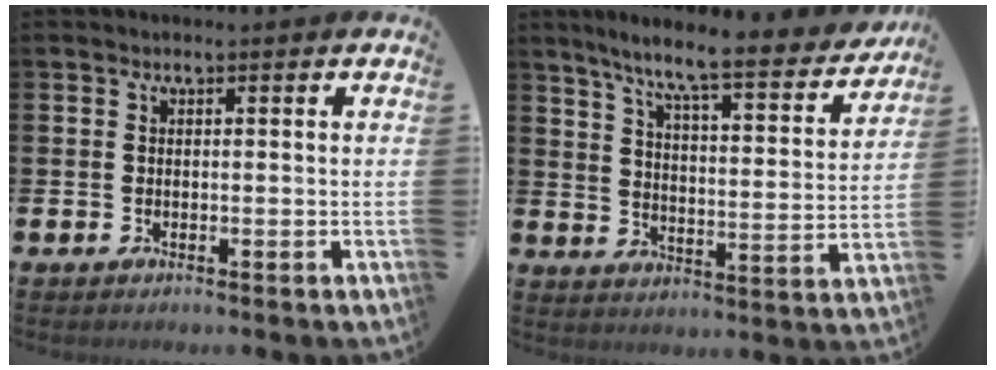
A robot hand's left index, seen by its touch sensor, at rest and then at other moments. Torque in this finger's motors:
{"motor_torque": [1.06, -0.92, 0.65, 0.21]}